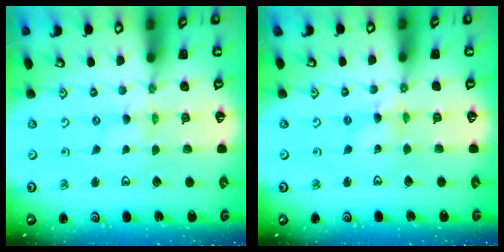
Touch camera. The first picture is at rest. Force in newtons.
{"total": 2.0, "press": 2.0, "slide": 0.3}